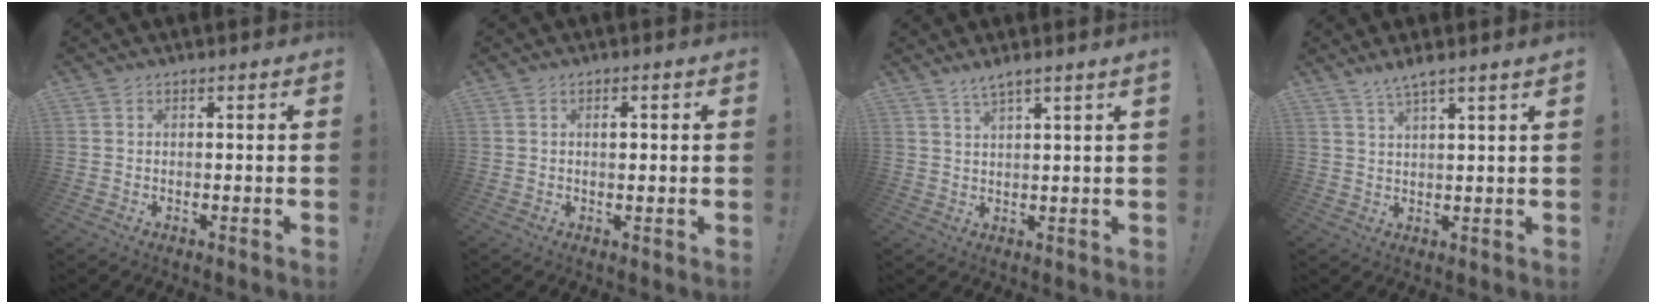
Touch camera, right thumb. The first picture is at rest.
{"total": 1.1, "force": [0.2, 0.6, 0.9], "torque": [-0.005, -0.002, -0.001]}
{"total": 3.3, "force": [2.5, -0.6, 2.2], "torque": [-0.044, -0.011, 0.041]}
{"total": 4.4, "force": [3.5, -0.4, 2.7], "torque": [-0.057, -0.014, 0.059]}